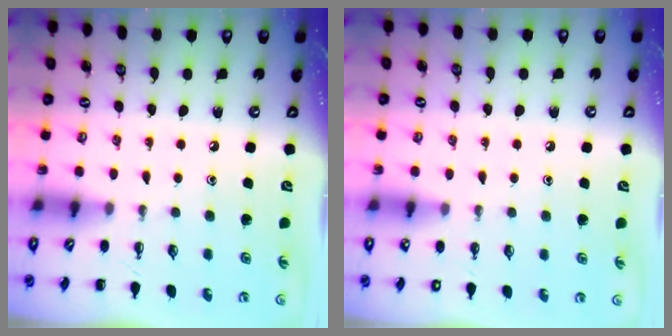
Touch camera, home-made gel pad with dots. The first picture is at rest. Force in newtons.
{"total": 1.4, "press": 1.4, "slide": 0.1}